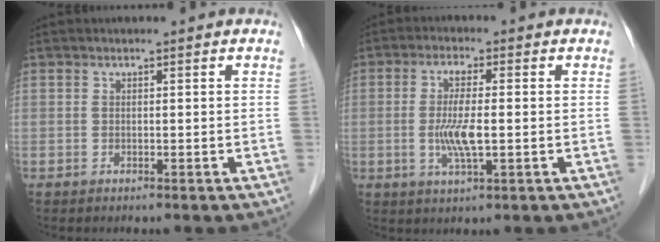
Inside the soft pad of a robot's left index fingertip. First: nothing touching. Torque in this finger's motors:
{"motor_torque": [0.85, 0.73, 0.35, 0.15]}